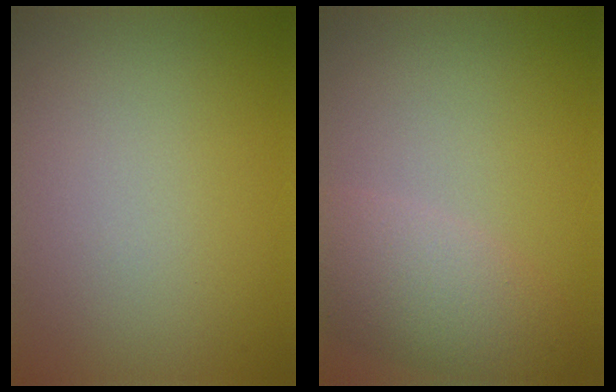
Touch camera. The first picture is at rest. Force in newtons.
{"total": 4.3, "press": 4.3, "slide": 0.3}